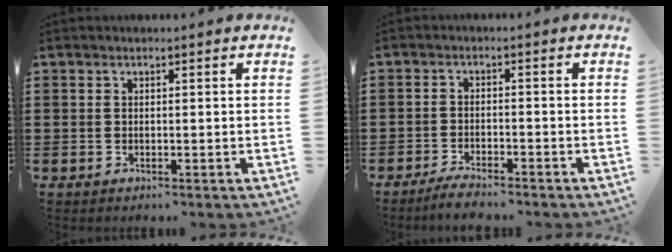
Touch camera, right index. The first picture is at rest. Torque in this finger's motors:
{"motor_torque": [-0.30, 0.33, 0.18, 0.02]}